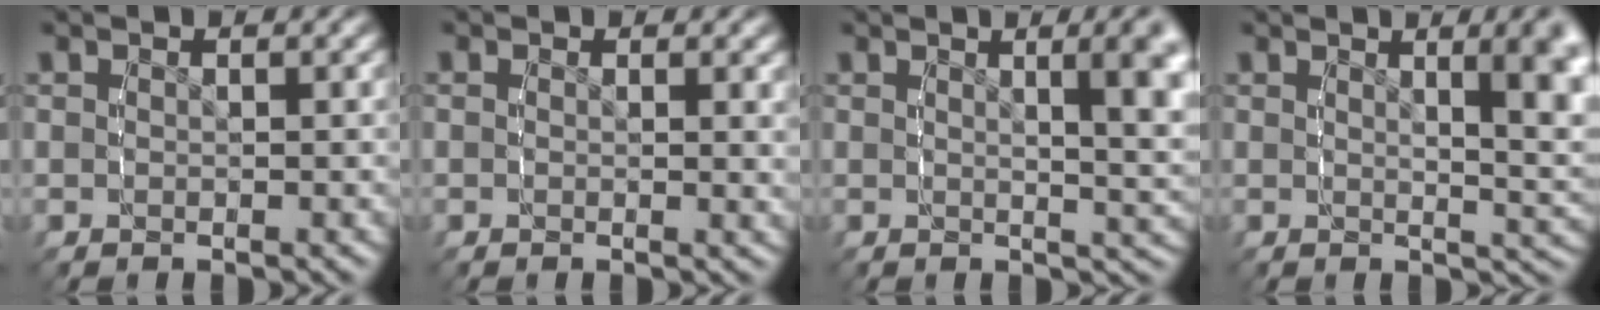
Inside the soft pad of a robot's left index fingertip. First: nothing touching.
{"total": 0.7, "force": [0.3, -0.2, 0.6], "torque": [-0.011, -0.010, 0.005]}
{"total": 5.8, "force": [1.8, 1.2, 5.4], "torque": [-0.049, 0.007, 0.026]}
{"total": 5.7, "force": [1.9, 1.1, 5.2], "torque": [-0.046, 0.003, 0.028]}